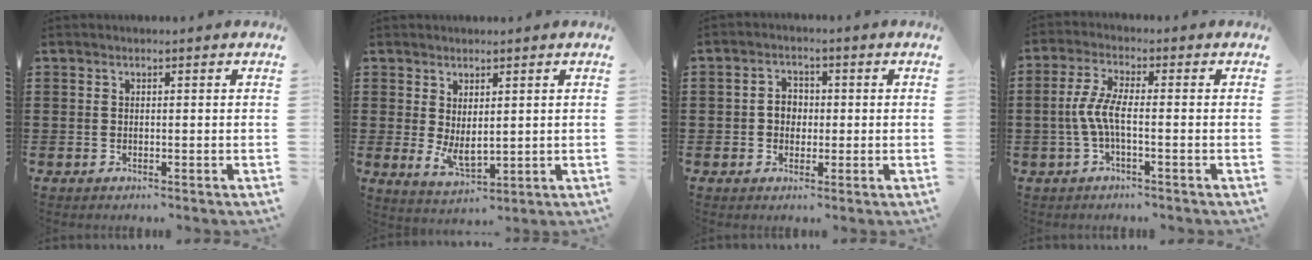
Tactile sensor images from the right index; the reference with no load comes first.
{"total": 3.8, "force": [0.6, 1.9, 3.3], "torque": [-0.068, -0.001, 0.012]}
{"total": 2.9, "force": [-0.3, 2.4, 1.6], "torque": [-0.037, 0.008, -0.008]}
{"total": 5.2, "force": [-1.2, 1.2, 4.9], "torque": [-0.122, -0.009, -0.034]}